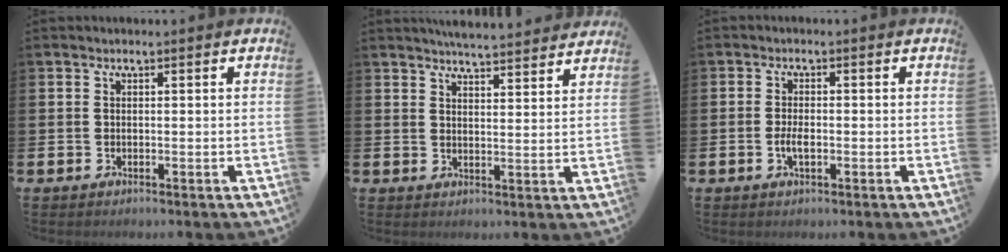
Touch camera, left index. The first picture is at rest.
{"total": 4.9, "force": [4.8, 0.0, 0.5], "torque": [-0.017, -0.029, 0.086]}
{"total": 2.2, "force": [-0.5, 0.9, 1.9], "torque": [-0.028, -0.002, -0.011]}